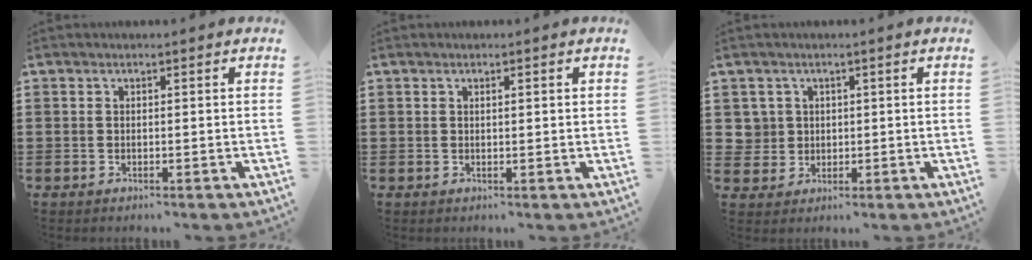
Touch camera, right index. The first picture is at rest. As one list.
[{"total": 0.7, "force": [0.2, 0.1, 0.6], "torque": [-0.012, 0.000, 0.004]}, {"total": 2.9, "force": [0.6, 2.8, 0.3], "torque": [-0.021, 0.009, 0.011]}]